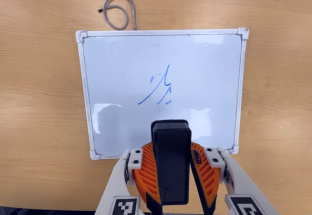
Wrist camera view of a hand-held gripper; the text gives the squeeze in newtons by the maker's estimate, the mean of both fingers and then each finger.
{"total": 11.3, "left": 10.2, "right": 12.5}